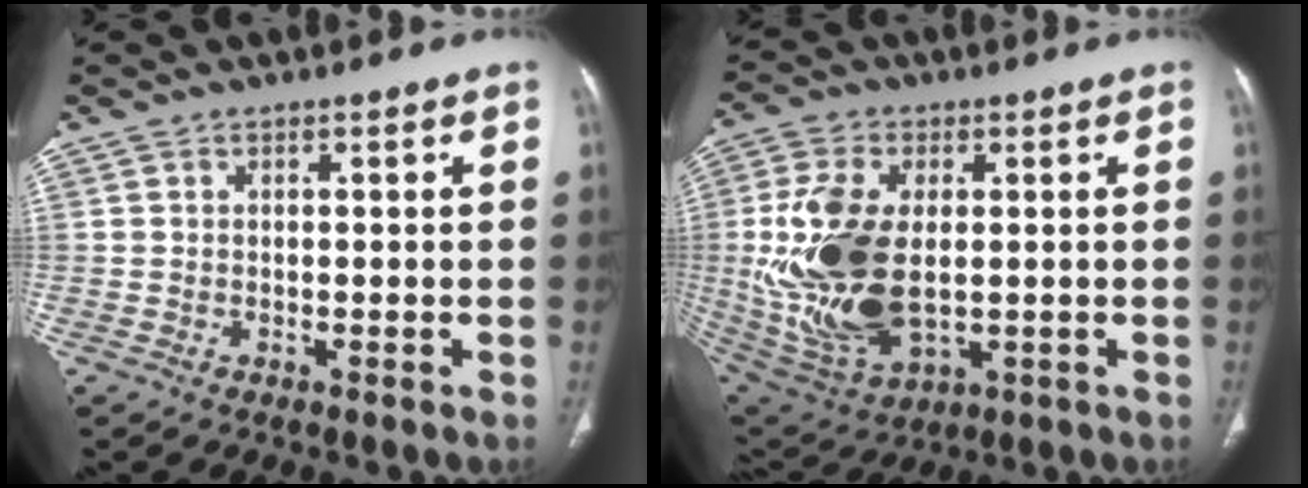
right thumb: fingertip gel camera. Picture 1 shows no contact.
{"total": 19.2, "force": [0.2, 10.8, 15.9], "torque": [-0.332, -0.012, 0.021]}